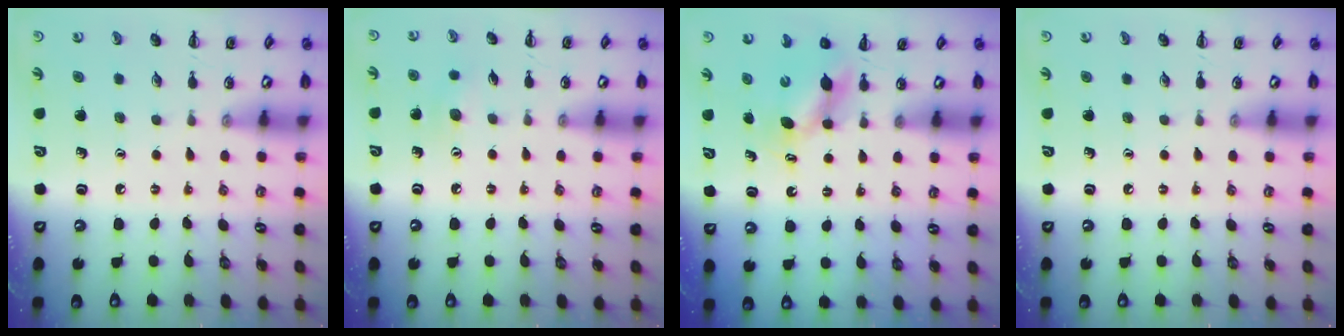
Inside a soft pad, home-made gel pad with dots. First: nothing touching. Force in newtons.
{"total": 5.7, "press": 5.5, "slide": 1.3}
{"total": 5.2, "press": 5.2, "slide": 0.4}
{"total": 0.0}